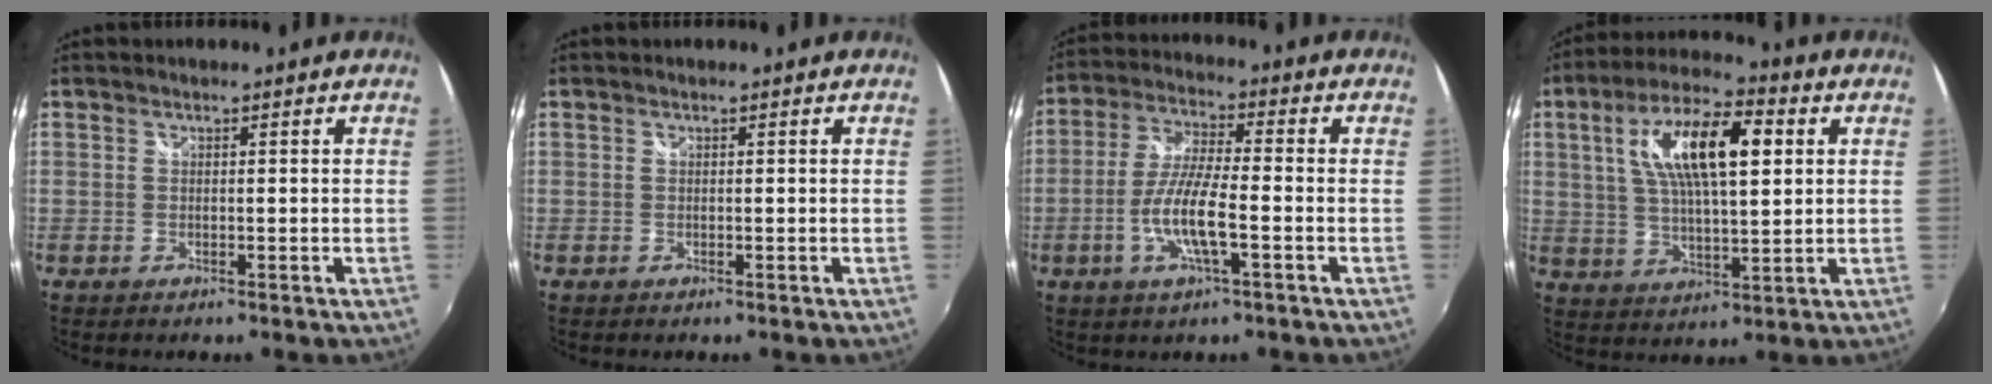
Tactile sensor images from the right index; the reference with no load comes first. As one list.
[{"total": 0.0}, {"total": 9.7, "force": [-3.1, 1.6, 9.0], "torque": [-0.185, -0.003, -0.062]}, {"total": 15.1, "force": [4.3, 5.2, 13.5], "torque": [-0.245, 0.022, 0.074]}]